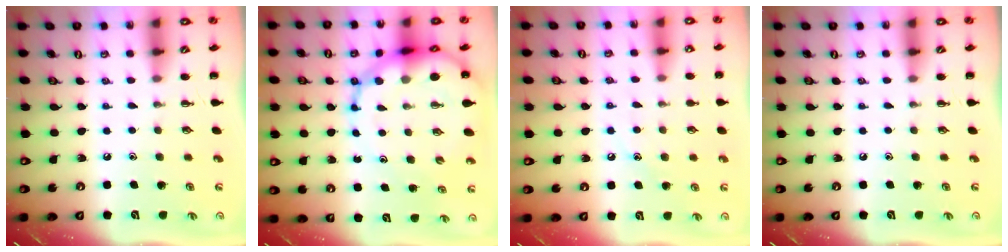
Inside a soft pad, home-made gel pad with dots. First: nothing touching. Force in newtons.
{"total": 15.7, "press": 15.1, "slide": 4.2}
{"total": 8.0, "press": 7.8, "slide": 1.8}
{"total": 0.0}